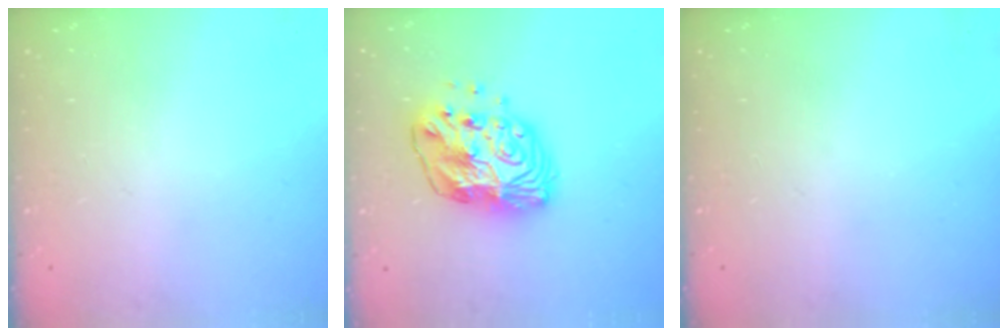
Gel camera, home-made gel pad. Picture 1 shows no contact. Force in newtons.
{"total": 14.1, "press": 14.1, "slide": 1.2}
{"total": 0.0}